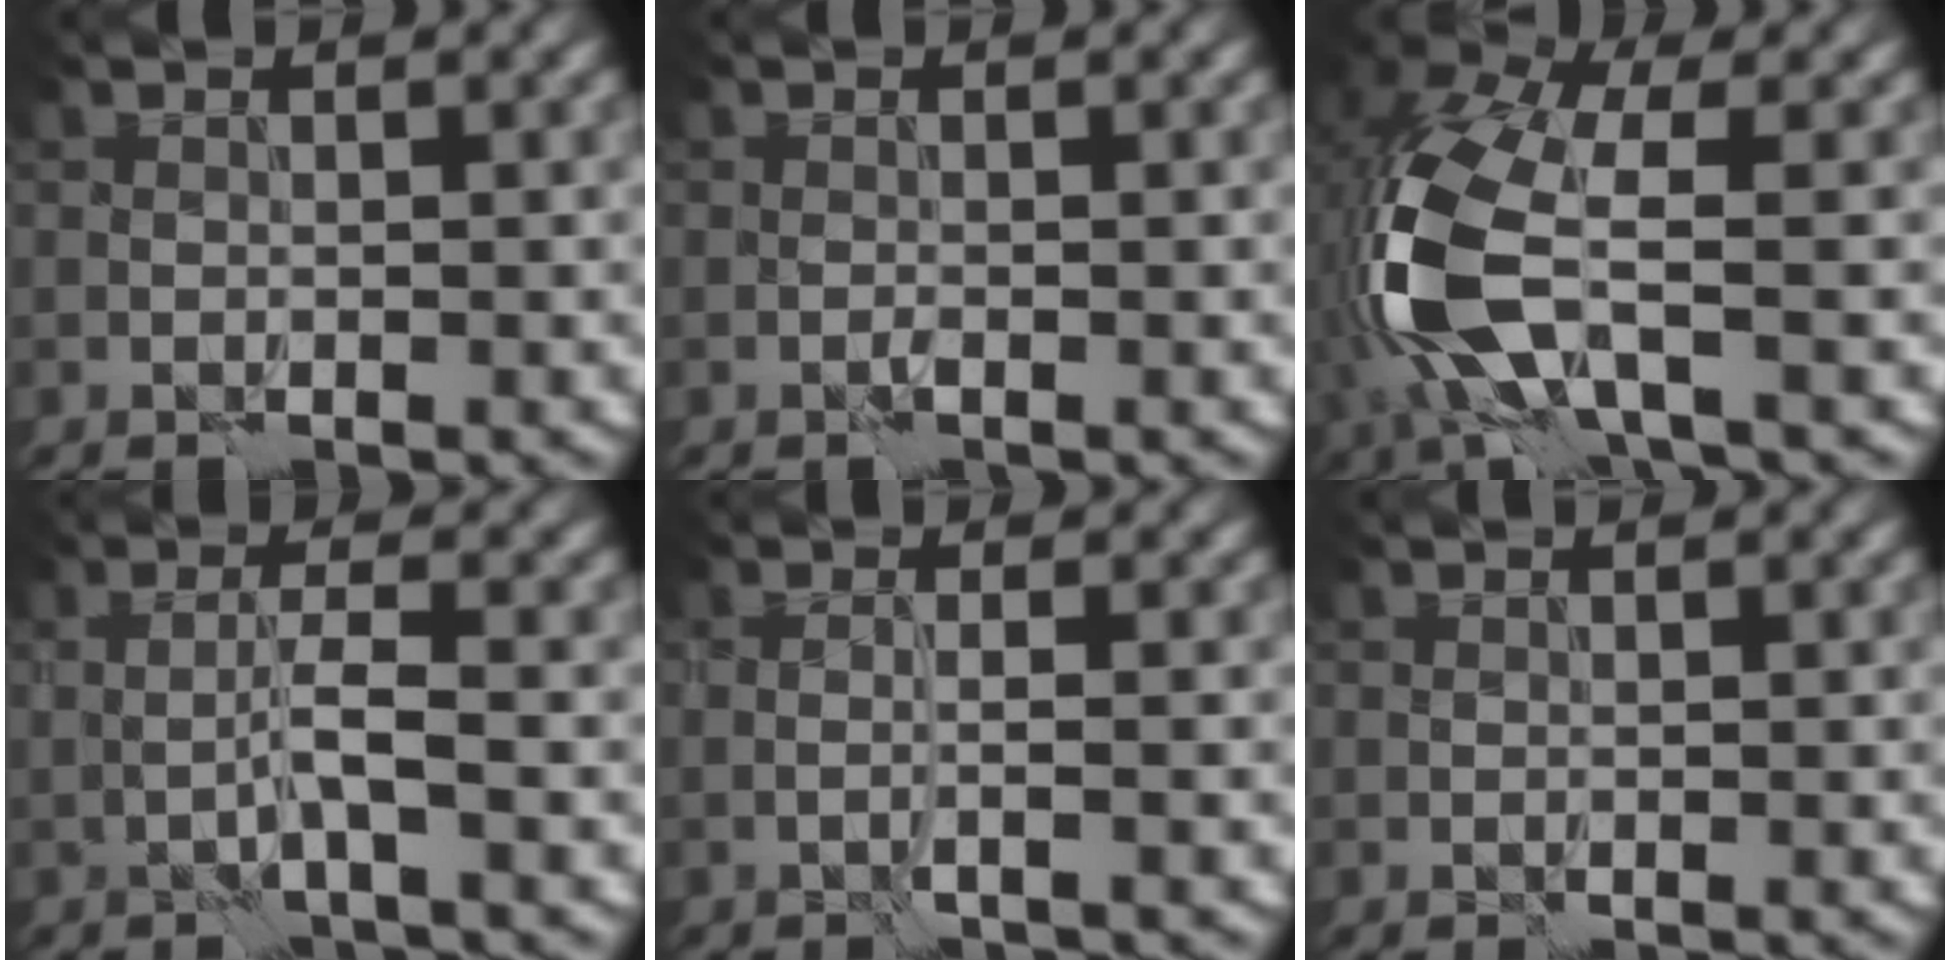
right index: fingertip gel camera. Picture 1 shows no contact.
{"total": 0.0}
{"total": 9.9, "force": [-1.6, 4.4, 8.7], "torque": [-0.213, -0.008, -0.042]}
{"total": 2.2, "force": [-0.2, -0.1, 2.2], "torque": [-0.040, 0.005, -0.007]}
{"total": 0.9, "force": [-0.2, -0.3, 0.8], "torque": [-0.008, -0.001, -0.009]}
{"total": 0.0}